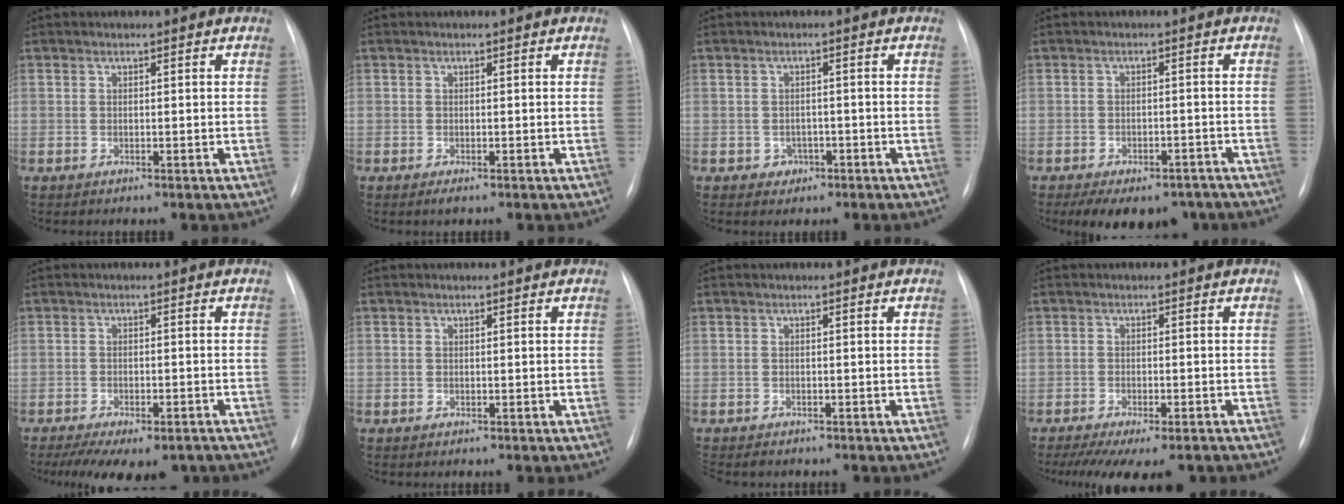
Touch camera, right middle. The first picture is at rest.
{"total": 0.7, "force": [-0.4, 0.2, 0.6], "torque": [-0.009, -0.002, -0.005]}
{"total": 1.9, "force": [-0.9, 1.6, 0.4], "torque": [0.000, 0.007, -0.009]}
{"total": 12.3, "force": [-9.0, 6.3, 5.4], "torque": [-0.086, 0.007, -0.112]}
{"total": 12.7, "force": [-9.5, 5.1, 6.8], "torque": [-0.124, -0.013, -0.126]}
{"total": 0.0}
{"total": 3.2, "force": [-2.7, 1.2, 1.2], "torque": [-0.015, -0.006, -0.035]}
{"total": 12.2, "force": [-9.7, 3.3, 6.6], "torque": [-0.114, -0.017, -0.132]}